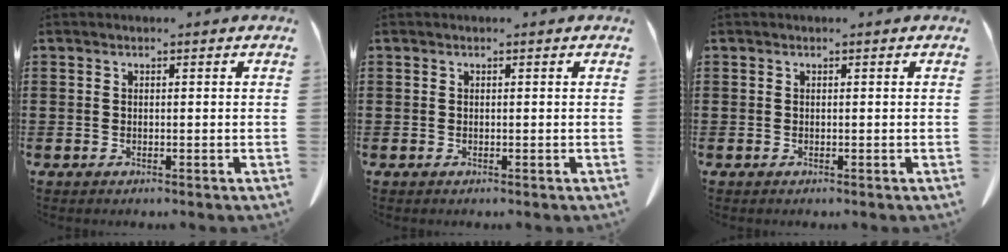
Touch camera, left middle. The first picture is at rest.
{"total": 0.0}
{"total": 0.0}